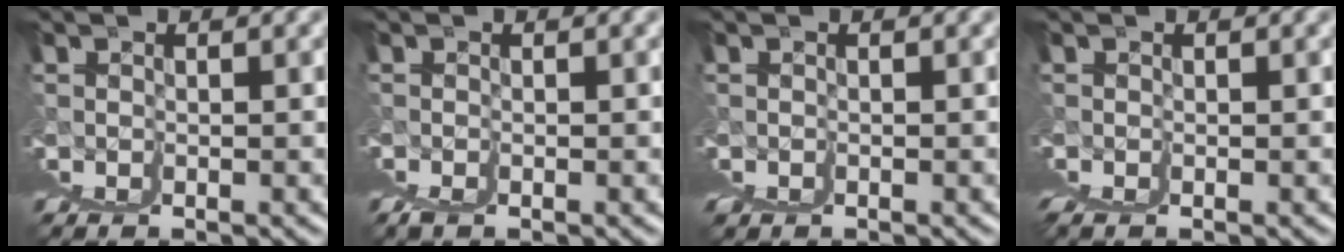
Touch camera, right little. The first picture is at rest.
{"total": 1.1, "force": [-0.3, -0.9, 0.6], "torque": [-0.001, 0.002, -0.002]}
{"total": 0.8, "force": [-0.2, -0.7, -0.4], "torque": [0.008, -0.007, -0.001]}
{"total": 0.8, "force": [0.0, 0.0, 0.8], "torque": [-0.006, 0.003, 0.000]}